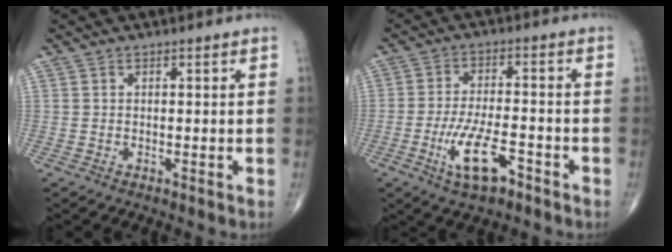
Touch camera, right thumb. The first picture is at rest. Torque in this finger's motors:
{"motor_torque": [3.06, 1.95, 0.45, 0.09, 0.32]}